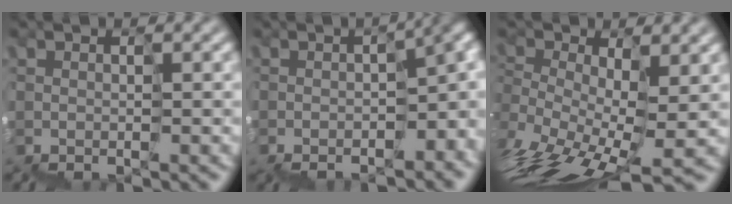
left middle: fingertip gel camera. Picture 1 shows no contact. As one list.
[{"total": 7.1, "force": [-3.0, 3.0, 5.8], "torque": [-0.061, -0.009, -0.035]}, {"total": 5.9, "force": [-3.0, 2.6, 4.4], "torque": [-0.109, -0.010, -0.065]}]